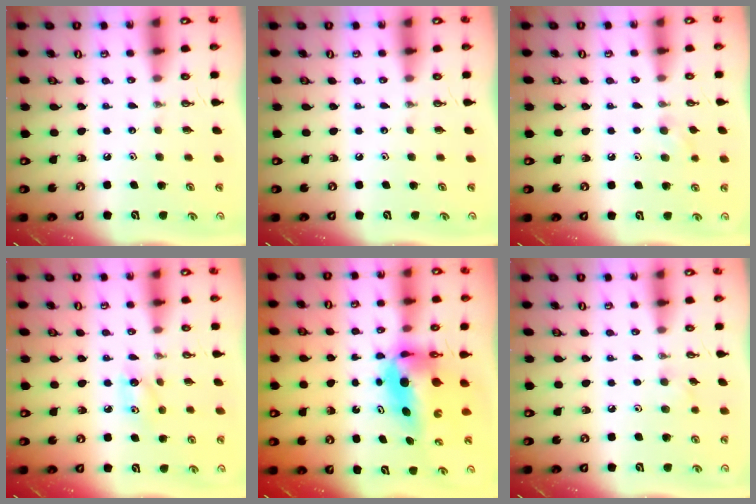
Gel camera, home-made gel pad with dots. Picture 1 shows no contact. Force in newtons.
{"total": 0.0}
{"total": 5.6, "press": 5.5, "slide": 1.3}
{"total": 5.7, "press": 5.6, "slide": 0.5}
{"total": 10.1, "press": 7.5, "slide": 6.9}
{"total": 5.9, "press": 5.3, "slide": 2.6}